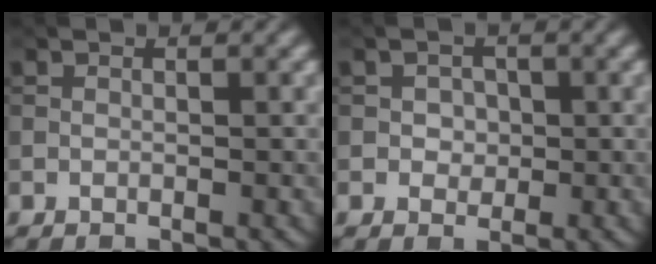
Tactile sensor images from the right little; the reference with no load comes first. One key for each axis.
{"total": 1.4, "fx": -0.2, "fy": 1.2, "fz": 0.8, "tx": -0.017, "ty": 0.000, "tz": -0.009}